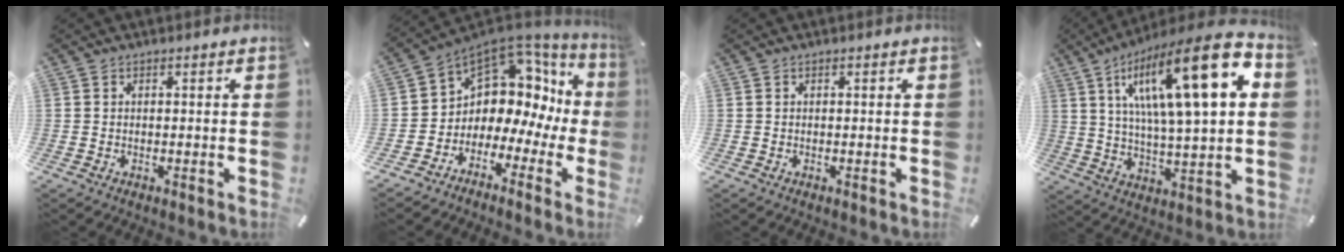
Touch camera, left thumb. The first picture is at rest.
{"total": 8.5, "force": [3.0, 7.4, 2.9], "torque": [-0.069, -0.046, 0.060]}
{"total": 0.0}
{"total": 24.3, "force": [9.6, 6.2, 21.5], "torque": [-0.364, -0.057, 0.141]}